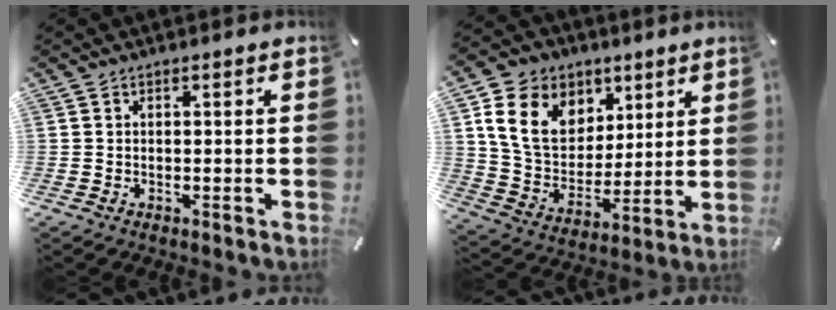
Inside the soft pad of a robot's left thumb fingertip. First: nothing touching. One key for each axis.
{"total": 16.6, "fx": 7.1, "fy": 12.8, "fz": 7.8, "tx": -0.154, "ty": -0.016, "tz": 0.142}